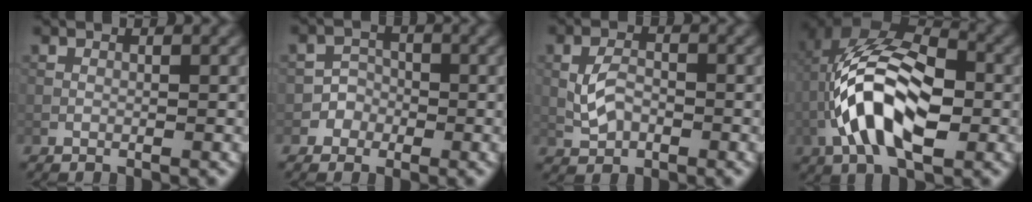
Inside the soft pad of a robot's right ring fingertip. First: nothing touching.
{"total": 1.8, "force": [-0.8, 1.6, -0.3], "torque": [0.025, 0.011, -0.017]}
{"total": 2.3, "force": [-0.3, 1.6, 1.7], "torque": [-0.039, 0.003, -0.004]}
{"total": 11.0, "force": [-2.0, 5.8, 9.2], "torque": [-0.183, 0.014, -0.042]}